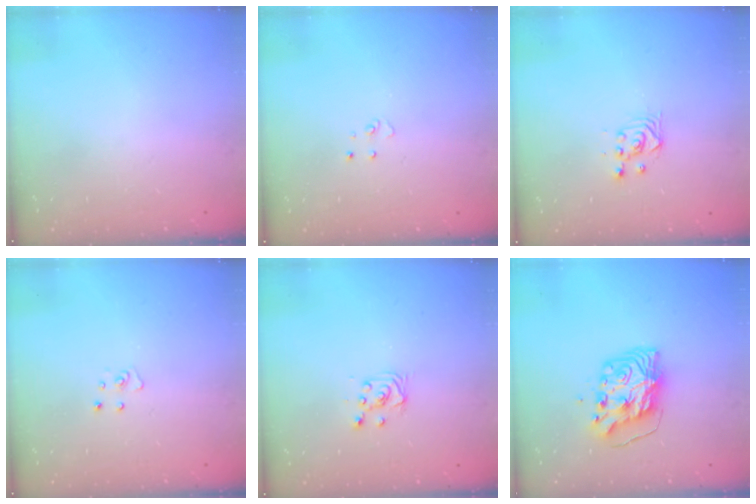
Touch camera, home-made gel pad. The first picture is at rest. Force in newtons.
{"total": 2.9, "press": 2.9, "slide": 0.2}
{"total": 3.3, "press": 3.3, "slide": 0.4}
{"total": 3.9, "press": 3.9, "slide": 0.3}
{"total": 3.8, "press": 3.8, "slide": 0.3}
{"total": 8.3, "press": 8.3, "slide": 0.9}